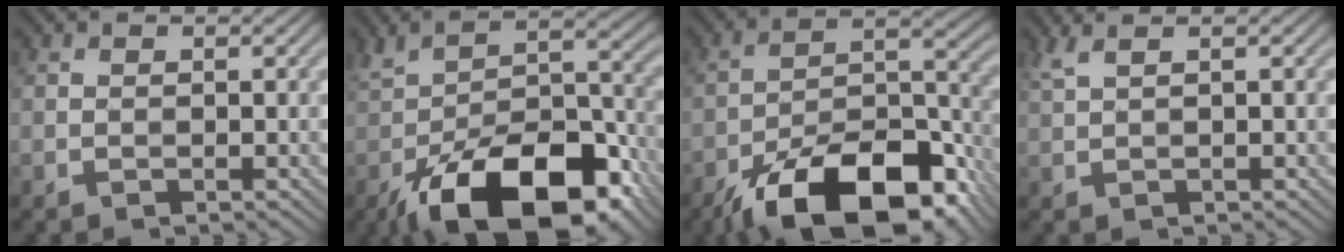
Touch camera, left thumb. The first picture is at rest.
{"total": 16.9, "force": [-9.3, 7.5, 12.0], "torque": [-0.199, -0.021, -0.160]}
{"total": 17.6, "force": [-12.3, 6.7, 10.6], "torque": [-0.183, -0.010, -0.199]}
{"total": 2.1, "force": [1.2, 0.5, 1.7], "torque": [-0.036, 0.009, 0.024]}